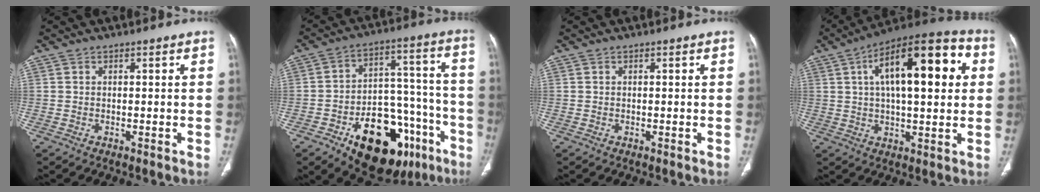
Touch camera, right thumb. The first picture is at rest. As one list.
[{"total": 24.4, "force": [-12.5, 13.1, 16.5], "torque": [-0.185, 0.079, -0.175]}, {"total": 0.0}, {"total": 21.1, "force": [5.2, 8.3, 18.7], "torque": [-0.265, 0.018, 0.068]}]